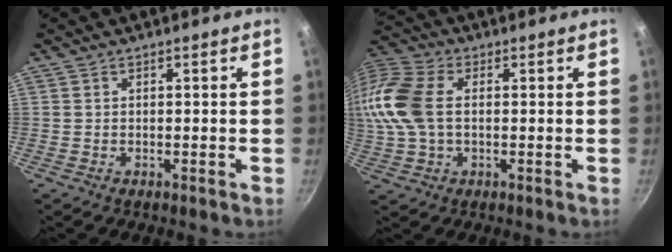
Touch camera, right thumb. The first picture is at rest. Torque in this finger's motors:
{"motor_torque": [-0.18, 0.87, 0.27, 0.02, 0.45]}